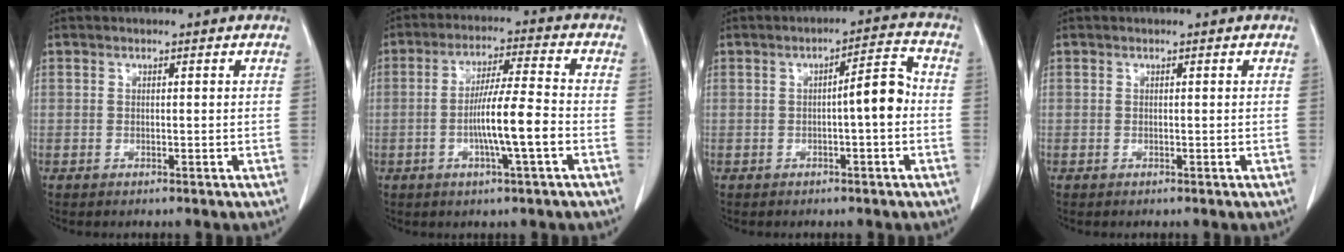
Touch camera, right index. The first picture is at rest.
{"total": 8.9, "force": [-2.3, -0.1, 8.6], "torque": [-0.154, 0.000, -0.045]}
{"total": 5.3, "force": [-0.7, 0.7, 5.2], "torque": [-0.071, 0.017, -0.012]}
{"total": 0.0}